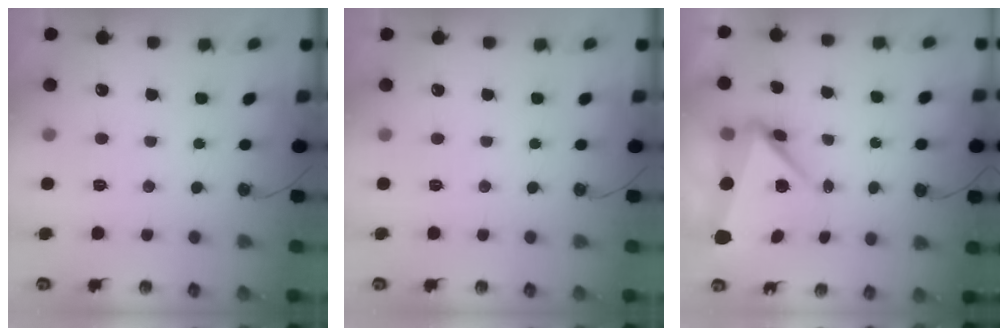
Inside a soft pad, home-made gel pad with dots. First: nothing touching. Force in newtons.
{"total": 0.0}
{"total": 6.4, "press": 6.1, "slide": 1.9}